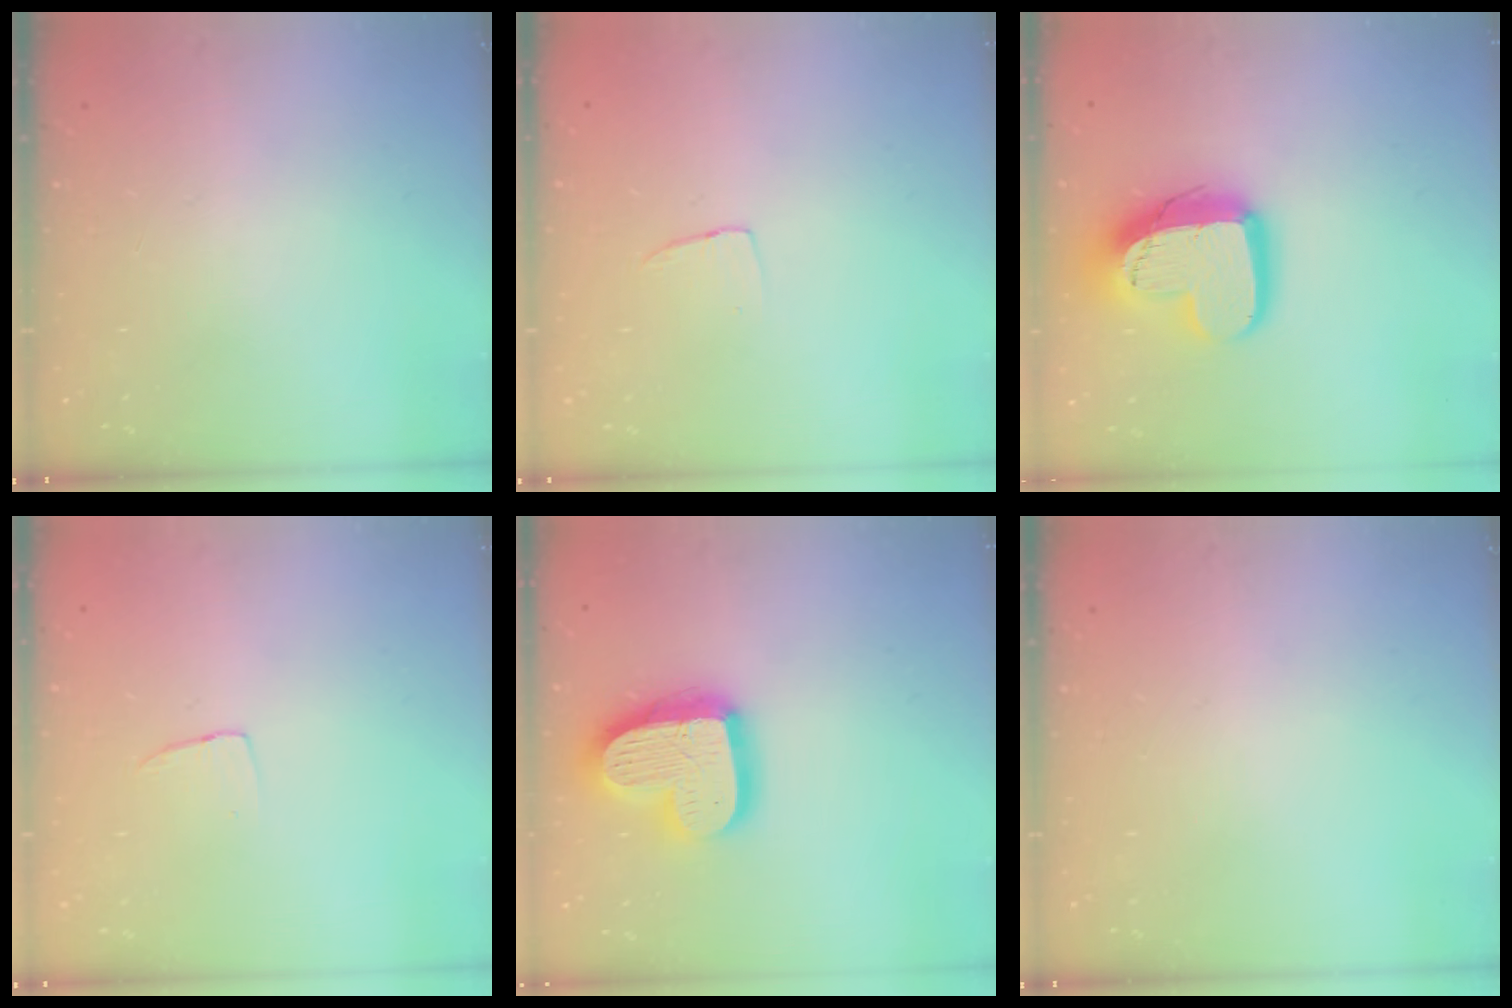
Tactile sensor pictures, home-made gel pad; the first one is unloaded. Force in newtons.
{"total": 2.9, "press": 2.9, "slide": 0.1}
{"total": 17.0, "press": 17.0, "slide": 1.7}
{"total": 2.9, "press": 2.9, "slide": 0.1}
{"total": 19.4, "press": 19.3, "slide": 1.5}
{"total": 0.0}